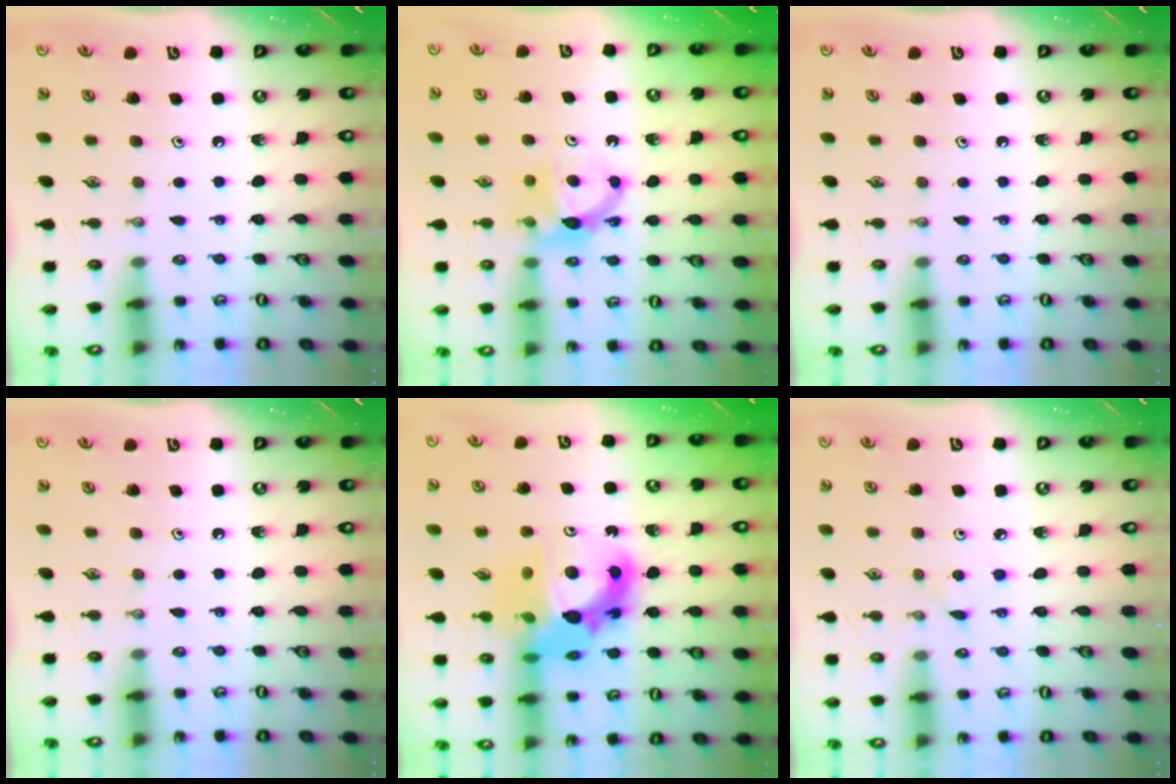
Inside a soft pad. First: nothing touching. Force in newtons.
{"total": 7.8, "press": 7.8, "slide": 0.4}
{"total": 0.0}
{"total": 0.0}
{"total": 16.3, "press": 16.1, "slide": 2.9}
{"total": 2.9, "press": 2.9, "slide": 0.3}